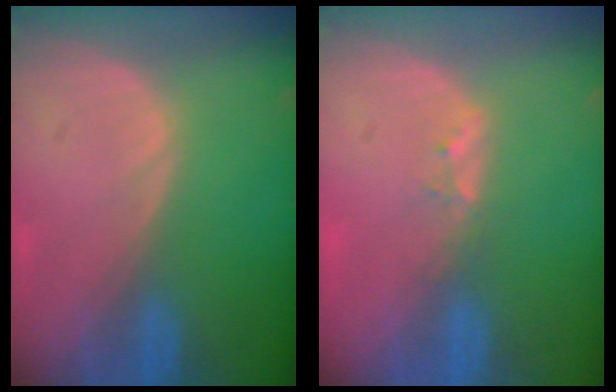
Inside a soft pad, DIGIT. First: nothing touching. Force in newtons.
{"total": 1.7, "press": 1.5, "slide": 0.9}